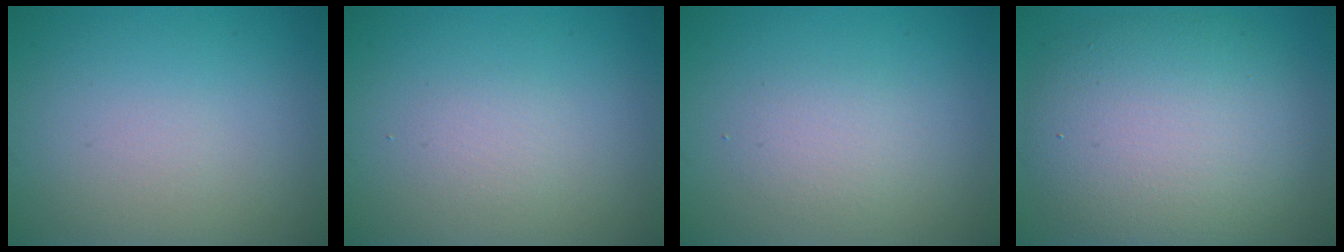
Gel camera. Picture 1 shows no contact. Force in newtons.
{"total": 1.2, "press": 1.2, "slide": 0.0}
{"total": 1.6, "press": 1.6, "slide": 0.2}
{"total": 9.8, "press": 9.8, "slide": 0.6}